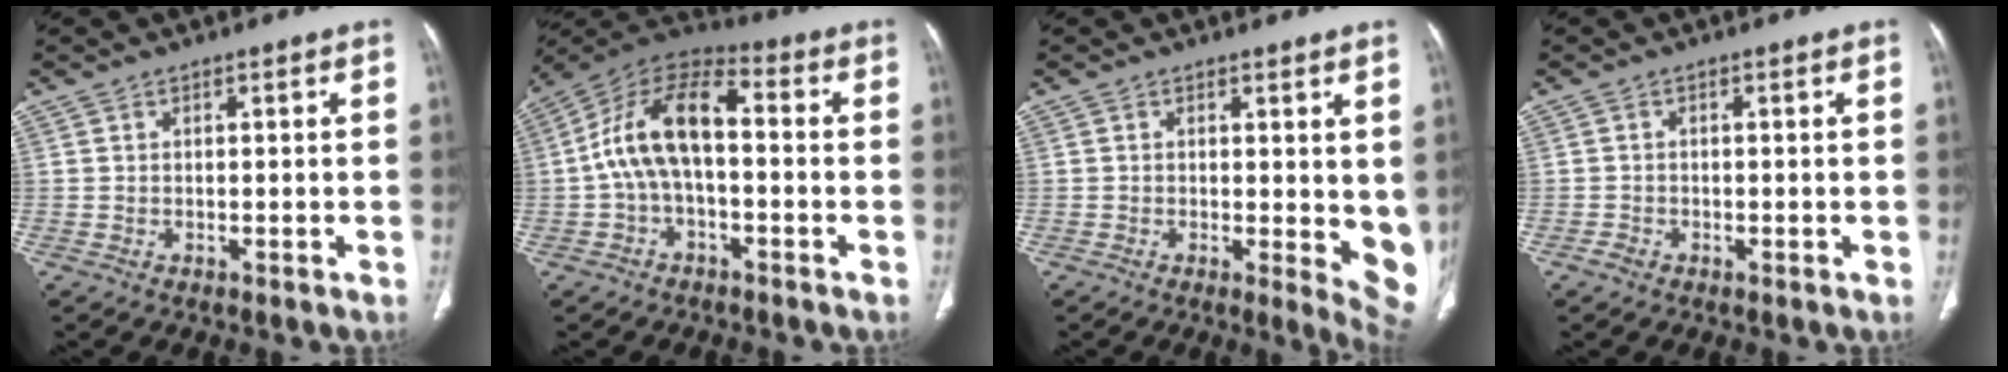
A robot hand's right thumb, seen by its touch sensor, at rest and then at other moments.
{"total": 13.3, "force": [-0.6, 7.0, 11.3], "torque": [-0.204, 0.047, -0.022]}
{"total": 7.3, "force": [0.5, 2.7, 6.8], "torque": [-0.074, -0.017, 0.007]}
{"total": 1.0, "force": [-0.6, 0.7, 0.4], "torque": [-0.006, 0.002, -0.015]}